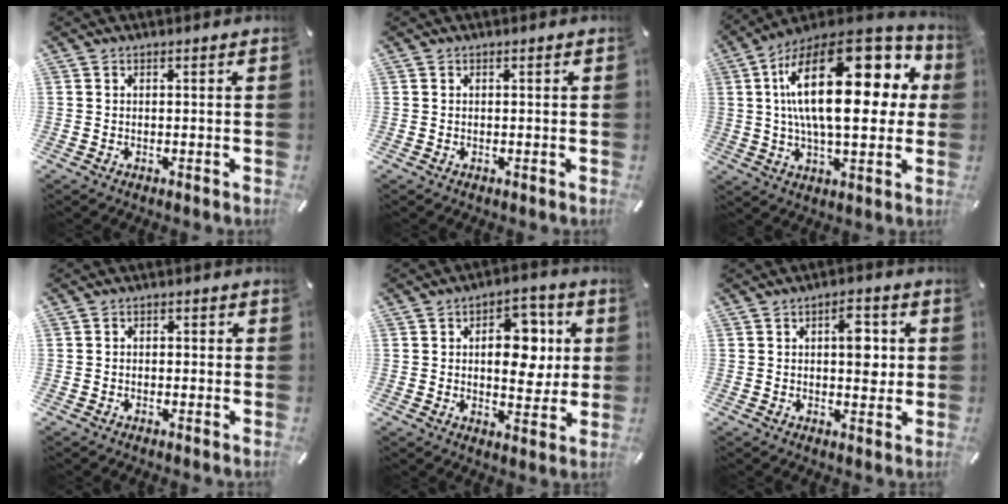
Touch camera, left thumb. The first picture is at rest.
{"total": 0.0}
{"total": 29.2, "force": [6.3, 13.9, 24.9], "torque": [-0.438, -0.032, 0.098]}
{"total": 1.8, "force": [-1.1, 1.3, 0.6], "torque": [-0.010, 0.010, -0.024]}
{"total": 12.3, "force": [2.2, 8.0, 9.1], "torque": [-0.110, -0.004, 0.032]}
{"total": 7.7, "force": [1.2, 4.1, 6.4], "torque": [-0.075, -0.005, 0.012]}